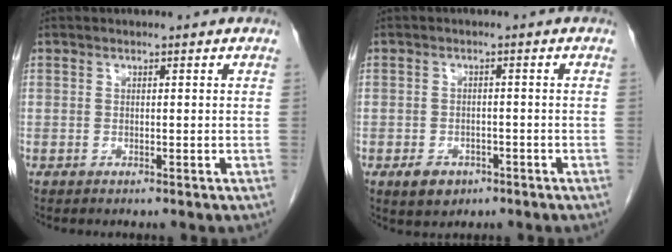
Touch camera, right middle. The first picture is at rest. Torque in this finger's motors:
{"motor_torque": [0.56, -0.41, 0.08, 0.01]}